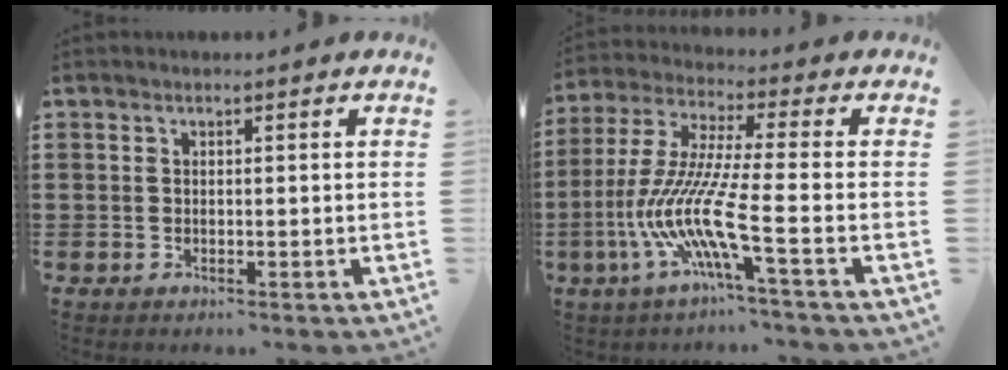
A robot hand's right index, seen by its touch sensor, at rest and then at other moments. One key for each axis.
{"total": 11.5, "fx": -4.9, "fy": 0.6, "fz": 10.4, "tx": -0.257, "ty": -0.027, "tz": -0.111}